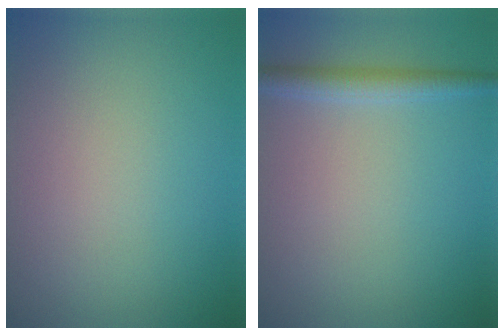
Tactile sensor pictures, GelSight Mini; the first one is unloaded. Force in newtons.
{"total": 2.2, "press": 2.2, "slide": 0.1}